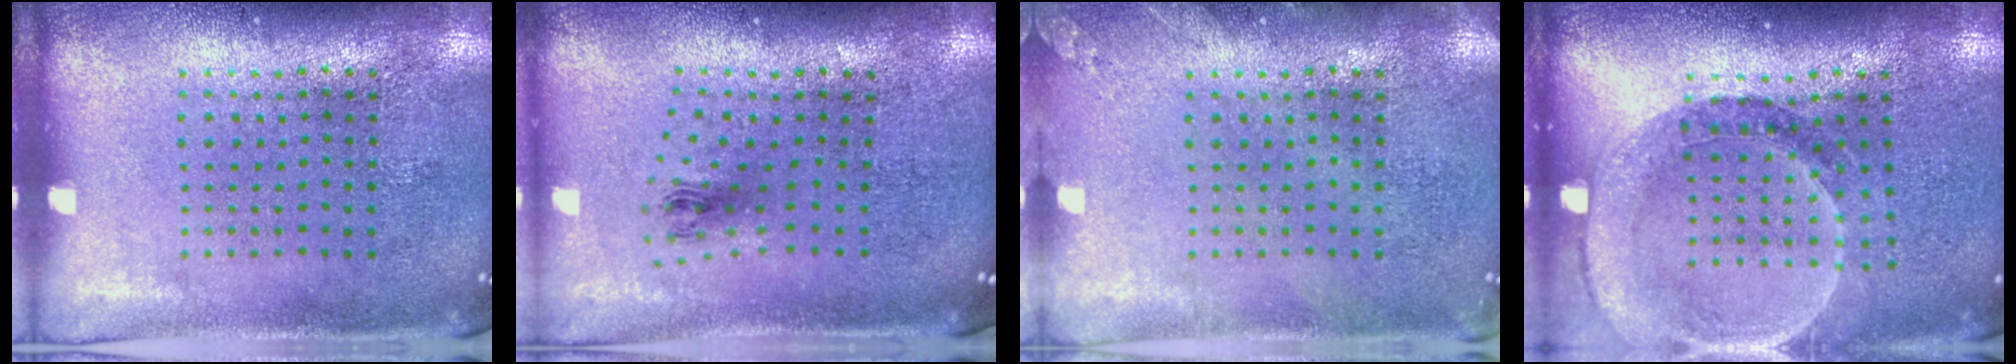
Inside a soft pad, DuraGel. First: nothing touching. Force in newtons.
{"total": 1.0, "press": 0.4, "slide": 0.9}
{"total": 1.0, "press": 1.0, "slide": 0.1}
{"total": 1.5, "press": 1.5, "slide": 0.3}